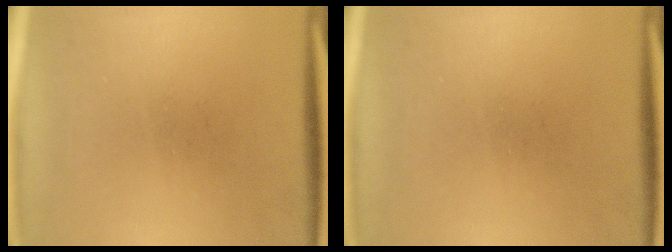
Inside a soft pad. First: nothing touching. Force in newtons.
{"total": 0.0}